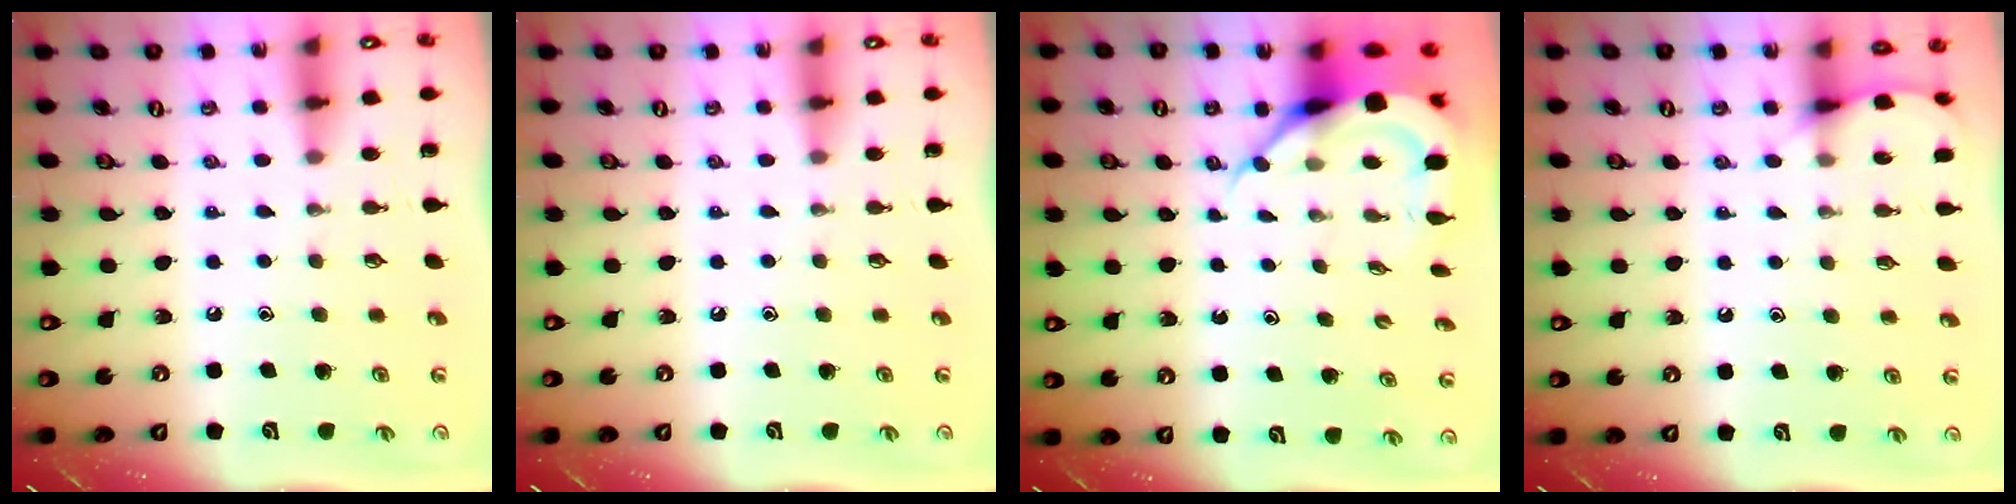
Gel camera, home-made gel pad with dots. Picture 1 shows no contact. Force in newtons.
{"total": 0.0}
{"total": 7.2, "press": 7.1, "slide": 0.9}
{"total": 5.8, "press": 5.8, "slide": 0.7}